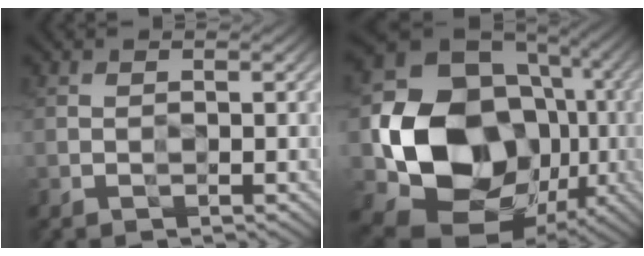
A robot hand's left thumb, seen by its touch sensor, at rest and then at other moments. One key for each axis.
{"total": 17.7, "fx": -2.3, "fy": 14.9, "fz": 9.3, "tx": -0.186, "ty": -0.062, "tz": -0.020}